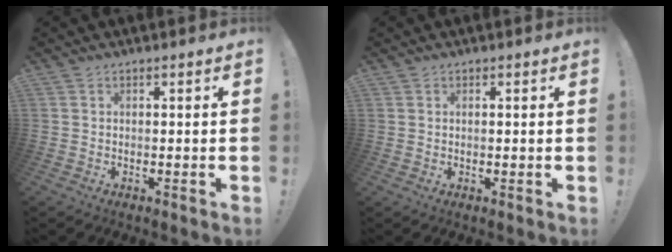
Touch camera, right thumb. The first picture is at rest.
{"total": 1.1, "force": [0.6, 0.9, -0.3], "torque": [0.010, 0.001, 0.009]}